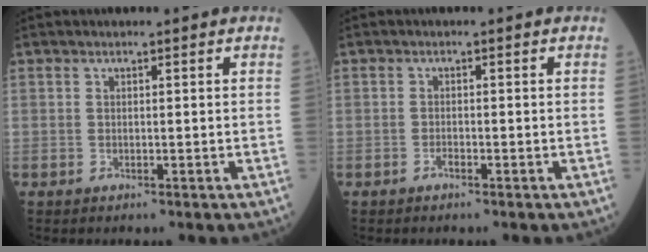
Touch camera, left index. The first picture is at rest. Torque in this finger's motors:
{"motor_torque": [0.03, -0.13, -0.02, 0.00]}